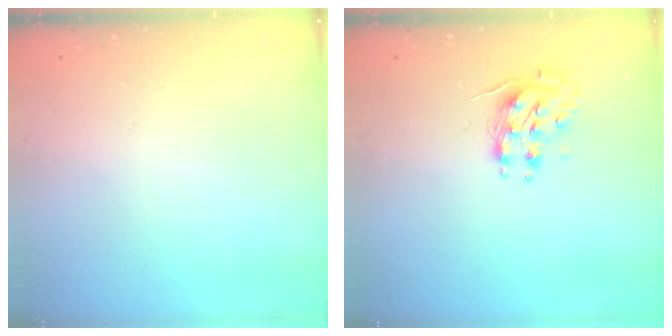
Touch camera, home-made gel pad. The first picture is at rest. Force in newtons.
{"total": 8.5, "press": 8.4, "slide": 0.5}